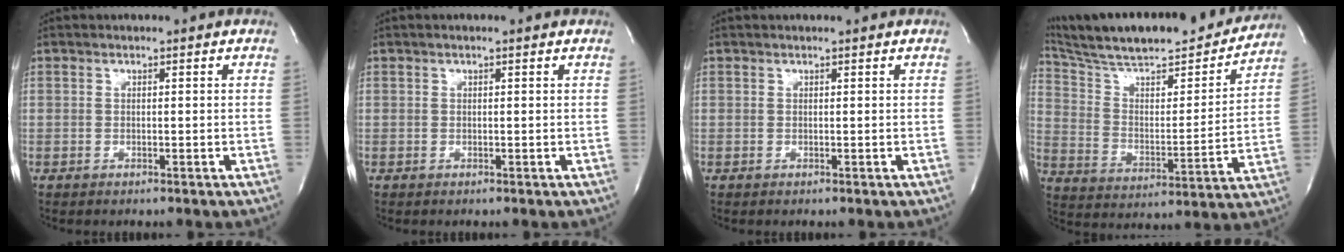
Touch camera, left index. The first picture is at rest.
{"total": 0.6, "force": [0.4, -0.1, 0.5], "torque": [-0.011, 0.008, 0.007]}
{"total": 1.0, "force": [1.0, -0.1, 0.3], "torque": [-0.009, 0.008, 0.013]}
{"total": 25.3, "force": [22.3, 3.6, 11.3], "torque": [-0.196, -0.012, 0.332]}